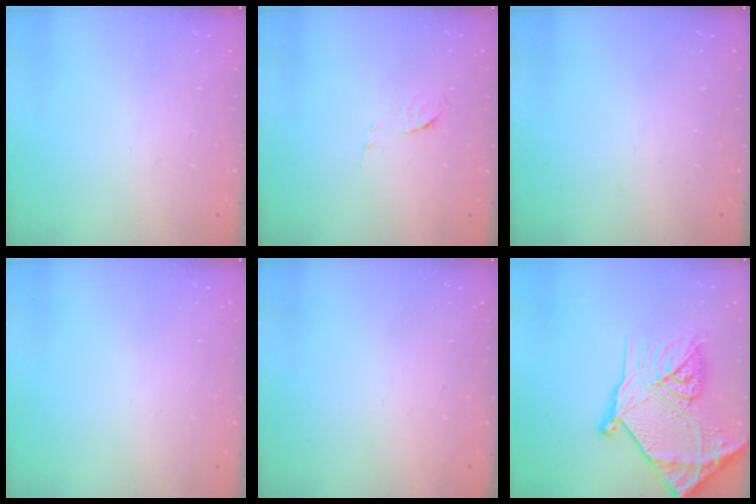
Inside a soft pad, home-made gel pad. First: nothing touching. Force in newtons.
{"total": 5.0, "press": 4.9, "slide": 1.2}
{"total": 0.0}
{"total": 0.0}
{"total": 1.7, "press": 1.7, "slide": 0.1}
{"total": 30.3, "press": 30.1, "slide": 3.2}